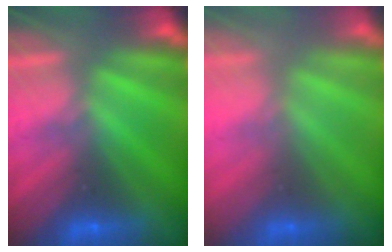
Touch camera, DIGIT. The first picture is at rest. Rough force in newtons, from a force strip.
{"total": 2.8}